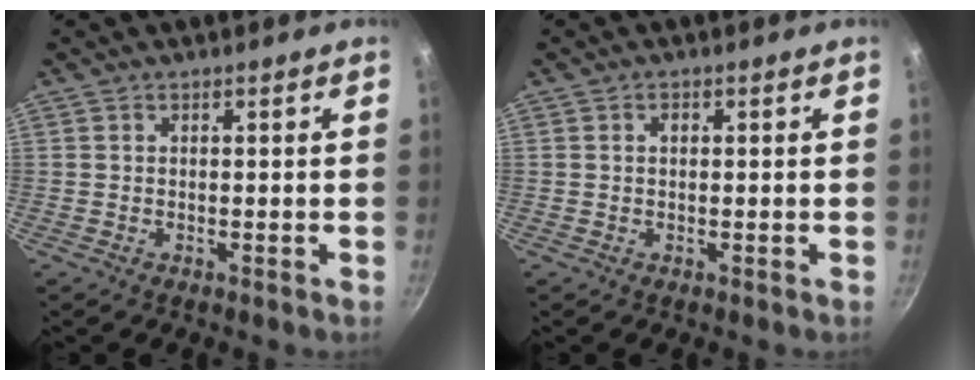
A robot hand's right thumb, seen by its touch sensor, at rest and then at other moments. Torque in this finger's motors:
{"motor_torque": [-0.41, 0.54, 0.49, -0.33, -0.02]}